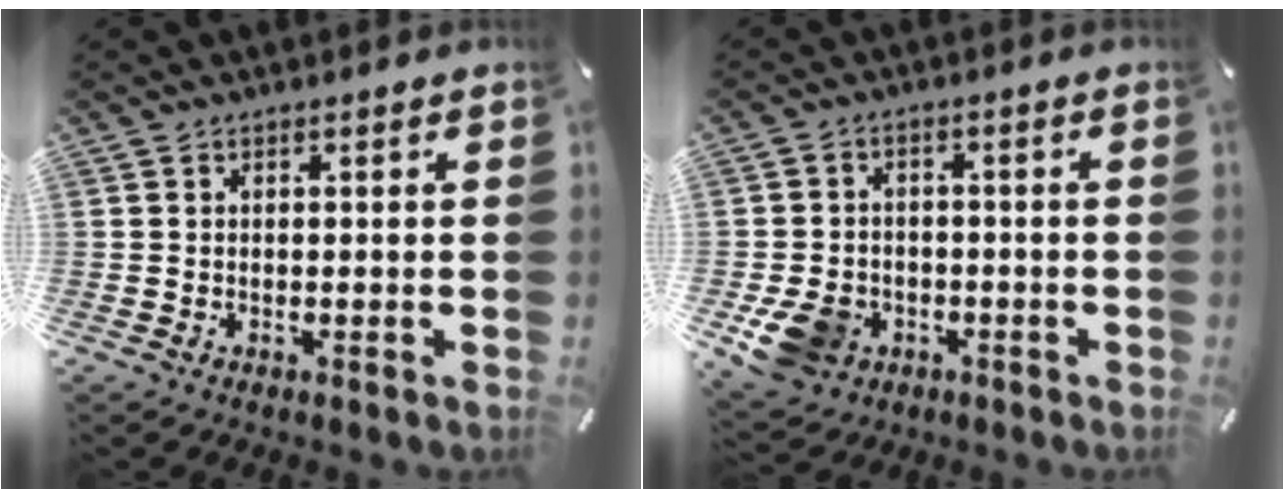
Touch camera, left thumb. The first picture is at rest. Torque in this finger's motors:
{"motor_torque": [0.37, 1.24, 0.24, 0.13, 0.00]}